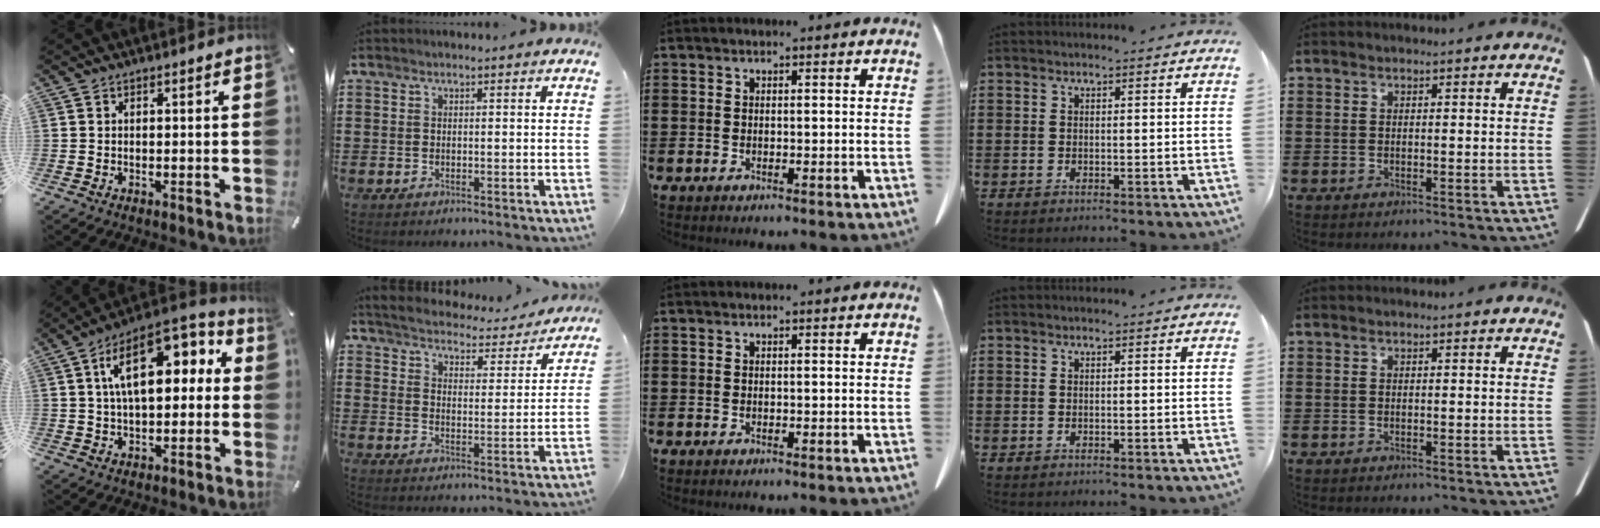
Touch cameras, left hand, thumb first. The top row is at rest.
{"thumb": {"total": 16.2, "force": [5.1, 8.6, 12.7], "torque": [-0.201, -0.014, 0.086]}, "index": {"total": 4.0, "force": [4.0, 0.0, 0.3], "torque": [-0.032, -0.032, 0.063]}}